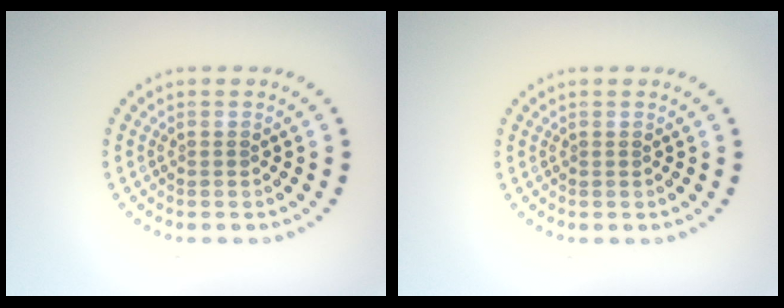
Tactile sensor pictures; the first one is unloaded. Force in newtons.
{"total": 0.0}